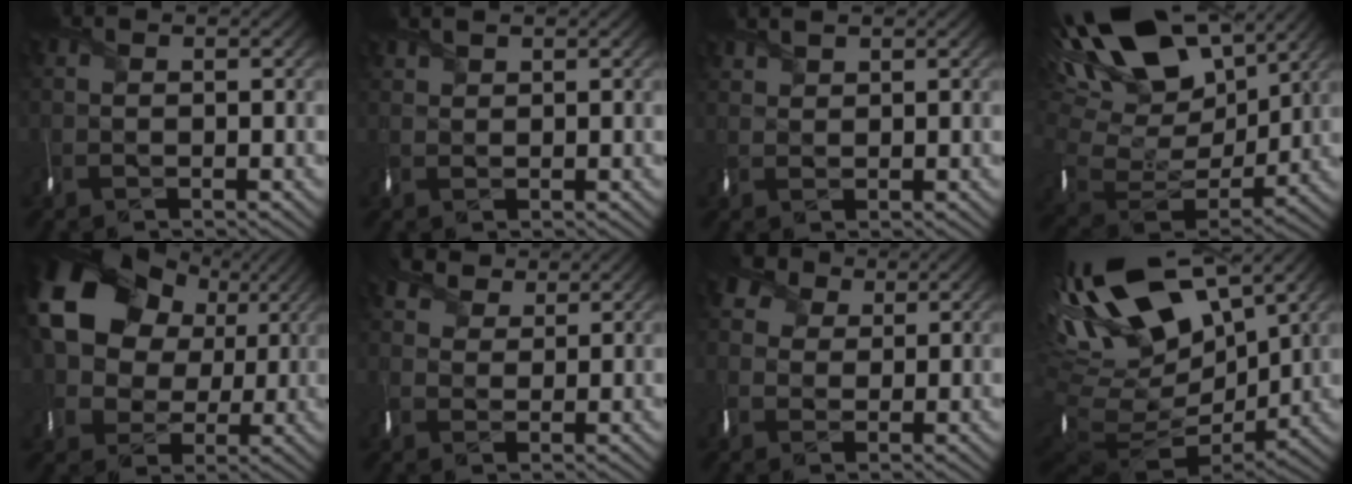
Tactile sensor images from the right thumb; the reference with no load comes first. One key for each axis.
{"total": 1.6, "fx": 1.0, "fy": -0.4, "fz": -1.2, "tx": 0.013, "ty": 0.005, "tz": 0.021}
{"total": 1.7, "fx": 1.4, "fy": -0.3, "fz": -1.0, "tx": 0.006, "ty": 0.005, "tz": 0.030}
{"total": 16.1, "fx": 8.8, "fy": 7.9, "fz": 10.9, "tx": -0.242, "ty": 0.031, "tz": 0.136}
{"total": 15.9, "fx": 5.9, "fy": 12.3, "fz": 8.2, "tx": -0.189, "ty": 0.042, "tz": 0.097}
{"total": 2.8, "fx": 2.4, "fy": 1.2, "fz": -0.6, "tx": 0.002, "ty": 0.006, "tz": 0.041}
{"total": 3.2, "fx": 2.1, "fy": 2.4, "fz": 0.0, "tx": -0.016, "ty": 0.009, "tz": 0.033}
{"total": 17.7, "fx": 5.9, "fy": 9.1, "fz": 14.0, "tx": -0.271, "ty": 0.027, "tz": 0.125}